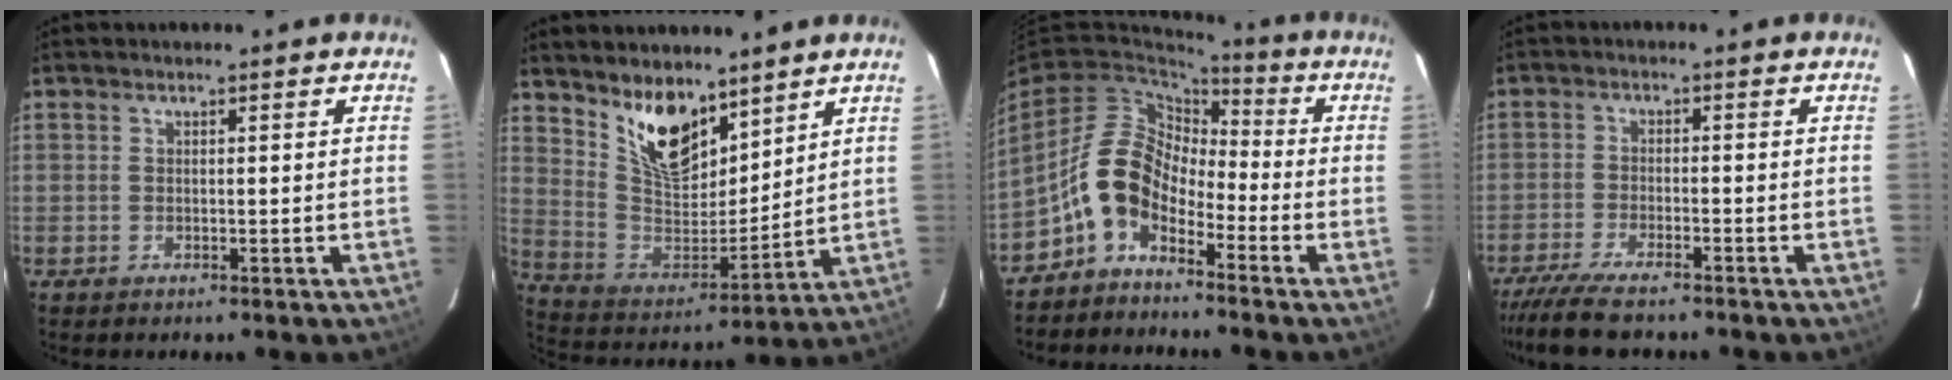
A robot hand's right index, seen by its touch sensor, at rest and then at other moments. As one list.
[{"total": 13.8, "force": [9.6, 6.3, 7.7], "torque": [-0.147, -0.007, 0.190]}, {"total": 9.6, "force": [-5.0, 5.8, 5.7], "torque": [-0.110, 0.020, -0.110]}, {"total": 9.7, "force": [-8.3, 1.6, 4.6], "torque": [-0.115, -0.031, -0.148]}]